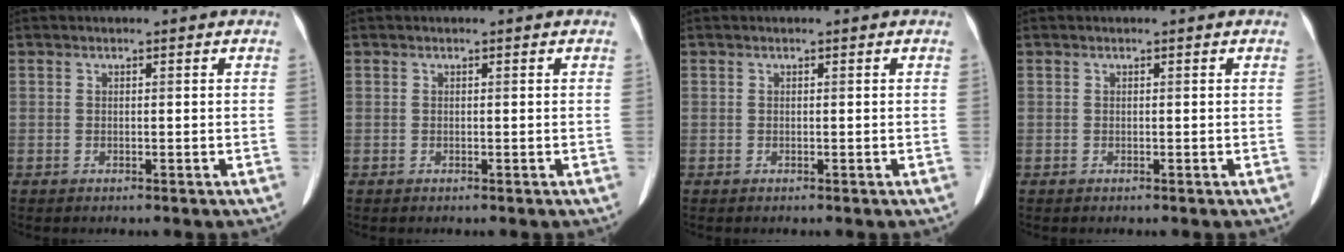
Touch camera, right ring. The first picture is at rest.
{"total": 0.0}
{"total": 0.0}
{"total": 0.0}